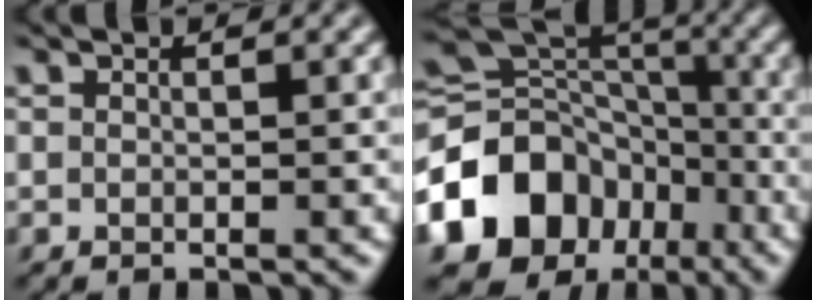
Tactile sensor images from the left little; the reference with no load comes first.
{"total": 12.8, "force": [-5.7, 10.0, 5.7], "torque": [-0.134, 0.007, -0.108]}